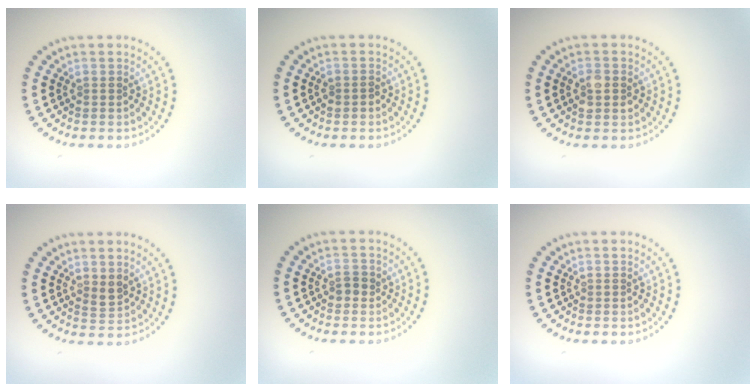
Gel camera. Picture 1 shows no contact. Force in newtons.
{"total": 0.8, "press": 0.7, "slide": 0.2}
{"total": 2.3, "press": 2.3, "slide": 0.2}
{"total": 1.3, "press": 1.2, "slide": 0.5}
{"total": 1.2, "press": 1.2, "slide": 0.3}
{"total": 0.0}